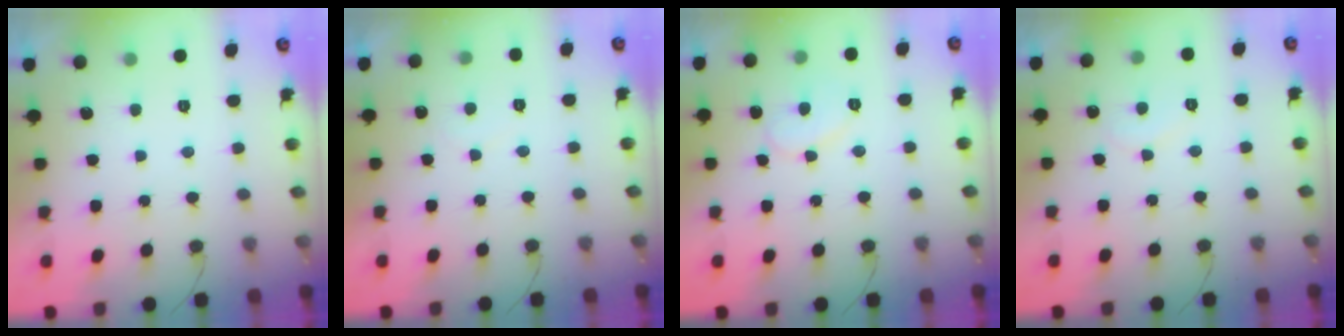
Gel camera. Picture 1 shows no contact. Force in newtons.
{"total": 4.4, "press": 4.4, "slide": 0.3}
{"total": 7.5, "press": 7.5, "slide": 0.4}
{"total": 5.7, "press": 5.7, "slide": 0.5}